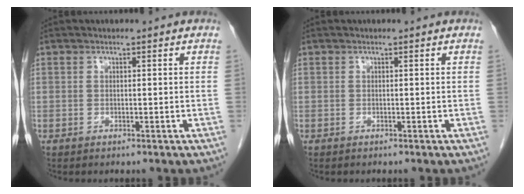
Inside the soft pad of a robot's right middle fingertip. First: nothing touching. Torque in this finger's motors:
{"motor_torque": [0.22, 0.02, -0.04, -0.01]}